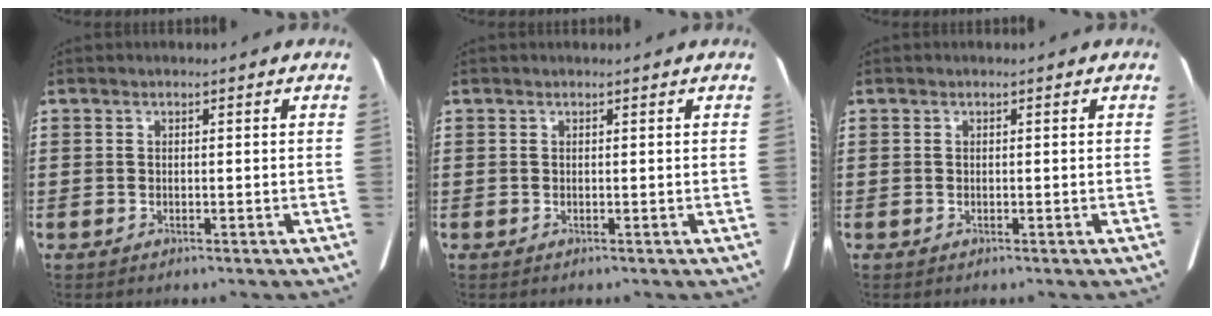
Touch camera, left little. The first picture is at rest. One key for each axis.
{"total": 0.0}
{"total": 0.0}